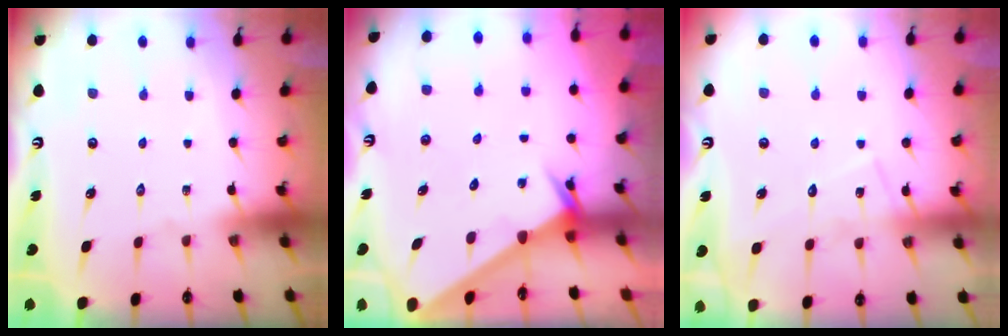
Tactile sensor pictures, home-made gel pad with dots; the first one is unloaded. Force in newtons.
{"total": 2.5, "press": 2.5, "slide": 0.3}
{"total": 9.4, "press": 9.4, "slide": 0.8}